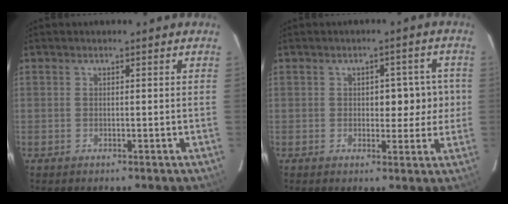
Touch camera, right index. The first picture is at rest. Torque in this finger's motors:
{"motor_torque": [0.64, -0.02, 0.07, 0.04]}